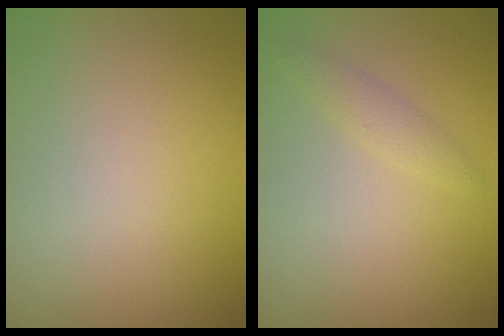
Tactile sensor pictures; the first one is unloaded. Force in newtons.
{"total": 1.2, "press": 1.2, "slide": 0.1}